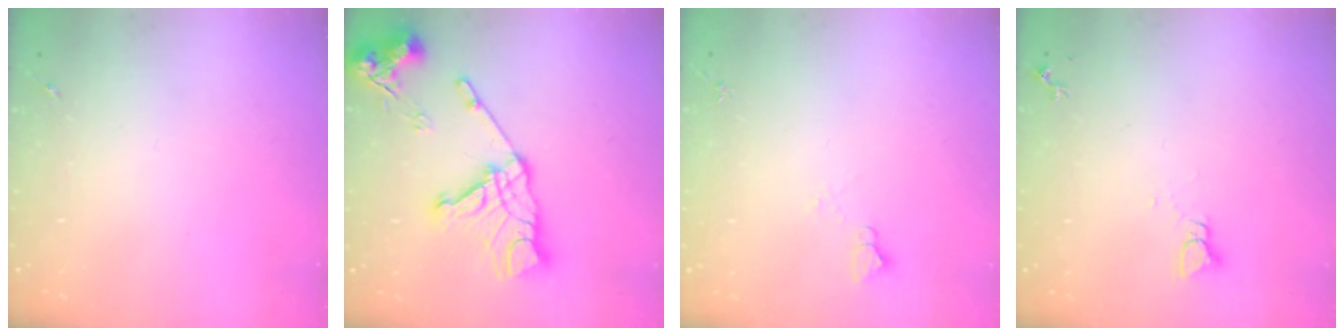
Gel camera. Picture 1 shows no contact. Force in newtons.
{"total": 18.1, "press": 18.0, "slide": 2.1}
{"total": 3.1, "press": 3.0, "slide": 0.3}
{"total": 2.2, "press": 2.2, "slide": 0.1}